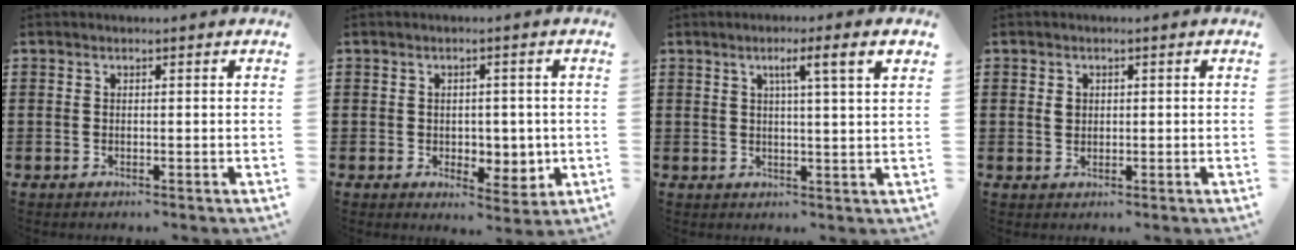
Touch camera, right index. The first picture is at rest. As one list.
[{"total": 3.2, "force": [0.5, 2.7, 1.7], "torque": [-0.026, 0.001, 0.004]}, {"total": 4.6, "force": [1.8, -0.2, 4.2], "torque": [-0.079, -0.005, 0.023]}, {"total": 1.4, "force": [0.2, 1.1, 0.8], "torque": [-0.020, 0.004, 0.002]}]